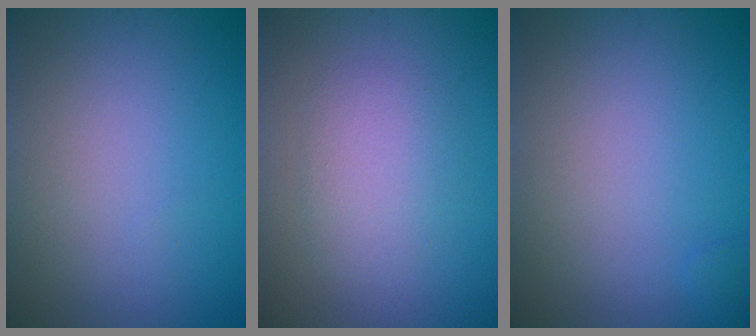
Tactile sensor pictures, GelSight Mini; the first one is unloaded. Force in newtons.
{"total": 2.8, "press": 2.8, "slide": 0.2}
{"total": 0.9, "press": 0.9, "slide": 0.2}